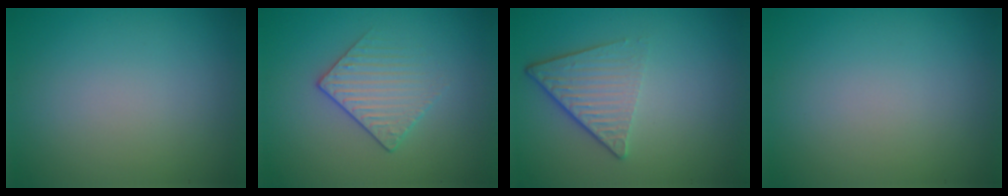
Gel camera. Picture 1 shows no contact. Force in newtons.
{"total": 2.1, "press": 1.8, "slide": 1.1}
{"total": 4.5, "press": 3.1, "slide": 3.3}
{"total": 0.0}